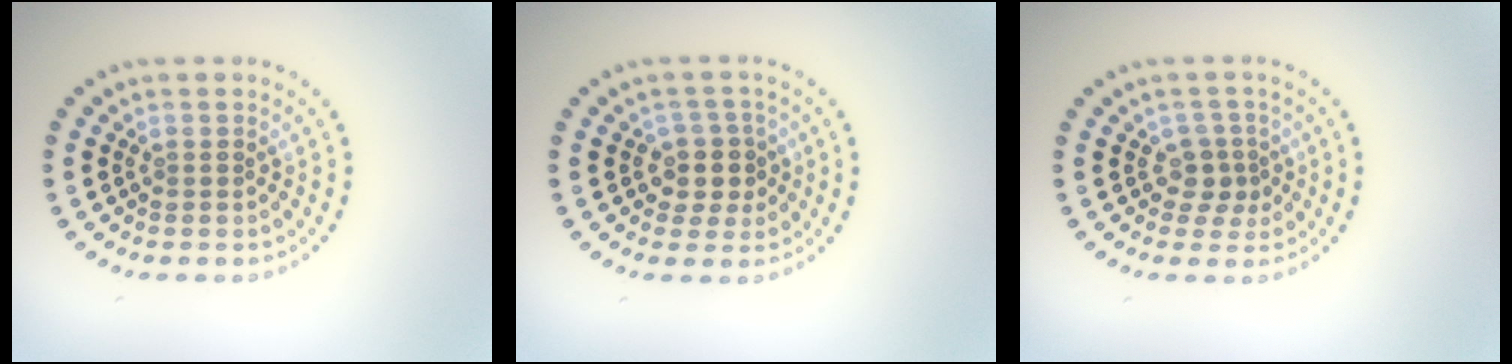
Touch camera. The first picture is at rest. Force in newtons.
{"total": 2.7, "press": 2.3, "slide": 1.3}
{"total": 2.1, "press": 1.7, "slide": 1.2}